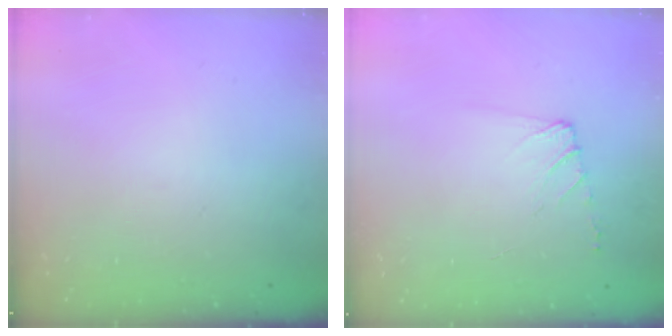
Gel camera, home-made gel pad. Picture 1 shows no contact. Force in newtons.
{"total": 7.0, "press": 6.9, "slide": 1.0}